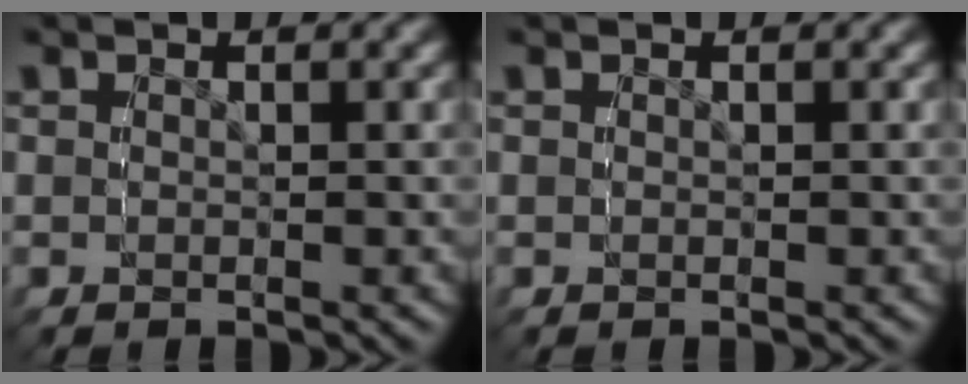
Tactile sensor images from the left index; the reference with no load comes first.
{"total": 0.0}